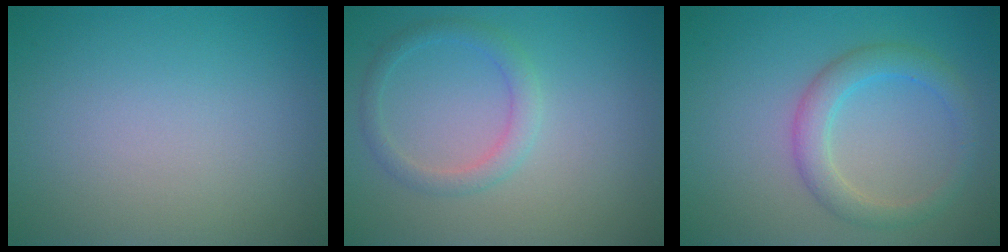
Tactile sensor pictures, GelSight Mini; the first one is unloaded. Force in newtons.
{"total": 2.0, "press": 2.0, "slide": 0.1}
{"total": 3.1, "press": 3.1, "slide": 0.1}